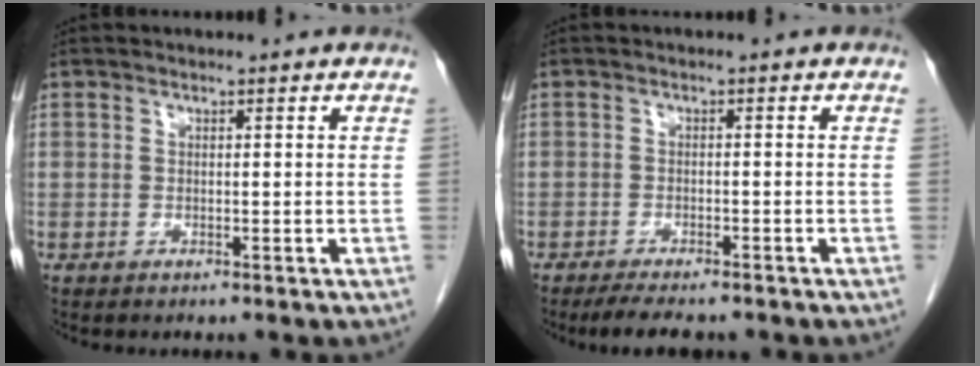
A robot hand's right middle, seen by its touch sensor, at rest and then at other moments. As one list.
[{"total": 5.7, "force": [-4.8, 1.3, 2.8], "torque": [-0.042, -0.009, -0.072]}]